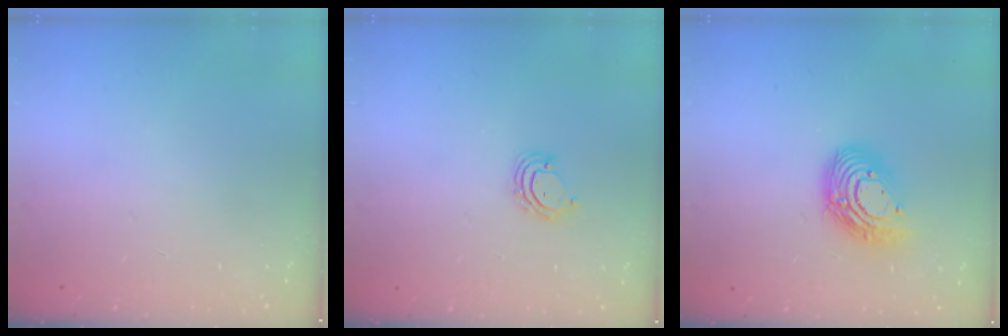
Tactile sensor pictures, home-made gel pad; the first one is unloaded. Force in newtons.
{"total": 5.0, "press": 5.0, "slide": 0.4}
{"total": 13.7, "press": 13.7, "slide": 1.2}